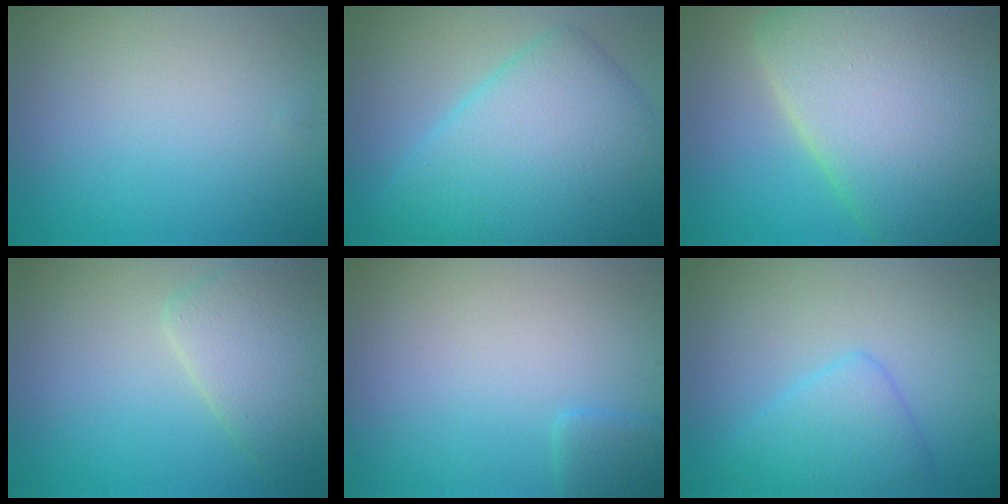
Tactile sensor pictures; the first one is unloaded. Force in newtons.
{"total": 10.4, "press": 10.4, "slide": 0.2}
{"total": 16.4, "press": 16.4, "slide": 1.3}
{"total": 4.4, "press": 4.4, "slide": 0.3}
{"total": 1.5, "press": 1.5, "slide": 0.1}
{"total": 3.4, "press": 3.4, "slide": 0.3}